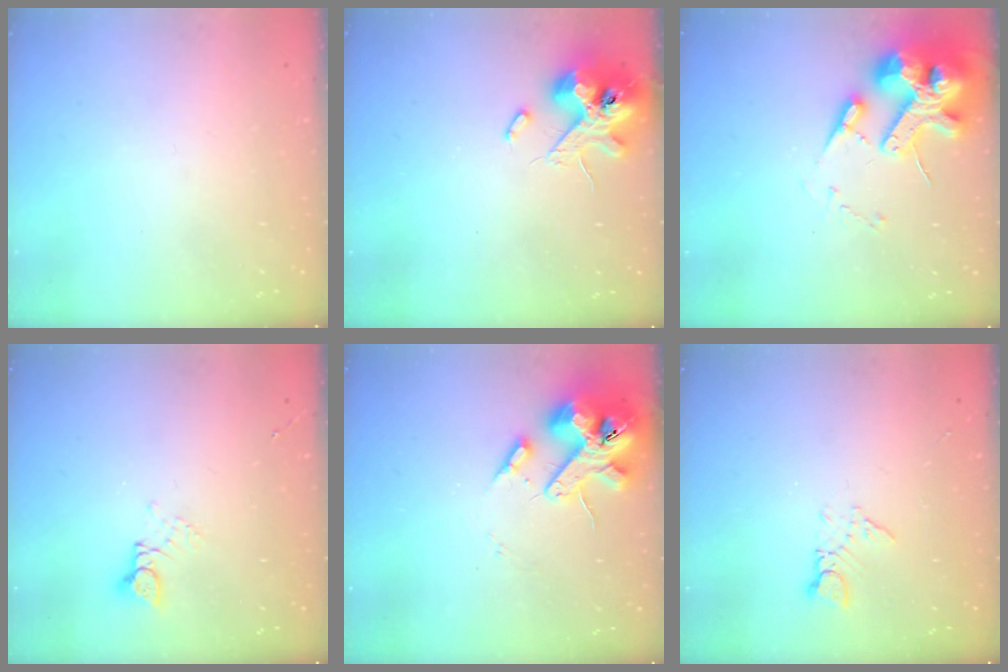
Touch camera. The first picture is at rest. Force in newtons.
{"total": 13.7, "press": 13.5, "slide": 2.3}
{"total": 18.7, "press": 18.5, "slide": 3.0}
{"total": 2.4, "press": 2.4, "slide": 0.2}
{"total": 14.6, "press": 14.4, "slide": 2.4}
{"total": 5.2, "press": 5.2, "slide": 0.6}